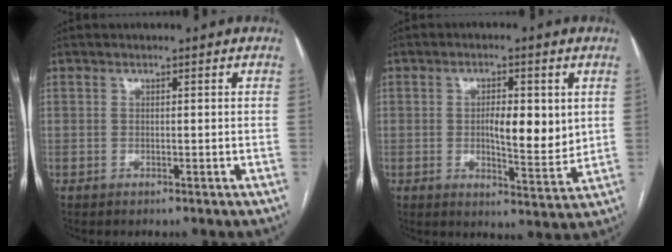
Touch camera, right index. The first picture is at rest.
{"total": 7.5, "force": [1.0, 2.3, 7.1], "torque": [-0.109, -0.006, 0.018]}